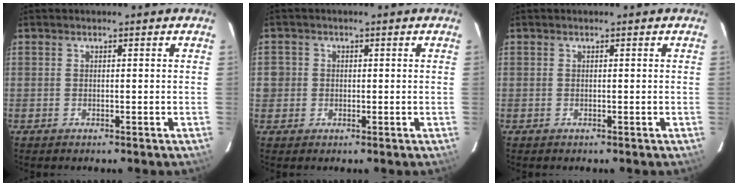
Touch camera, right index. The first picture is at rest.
{"total": 2.9, "force": [-0.4, 2.8, 0.5], "torque": [-0.004, 0.009, -0.005]}
{"total": 0.0}